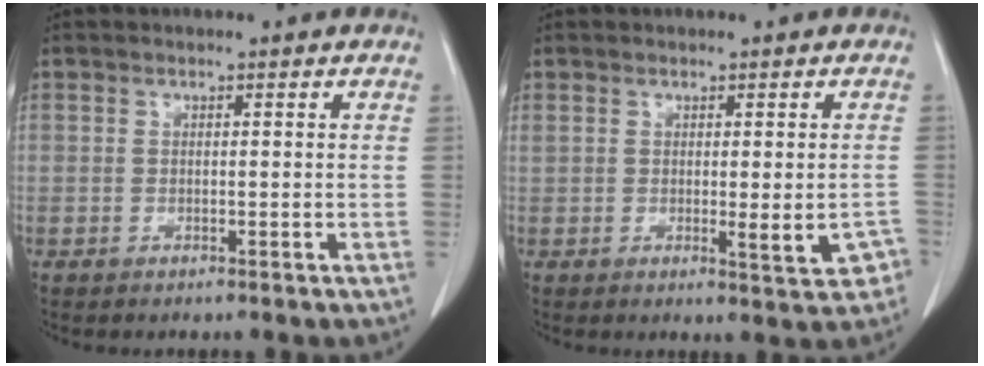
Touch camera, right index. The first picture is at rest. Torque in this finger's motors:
{"motor_torque": [0.85, -0.18, 0.53, 0.18]}